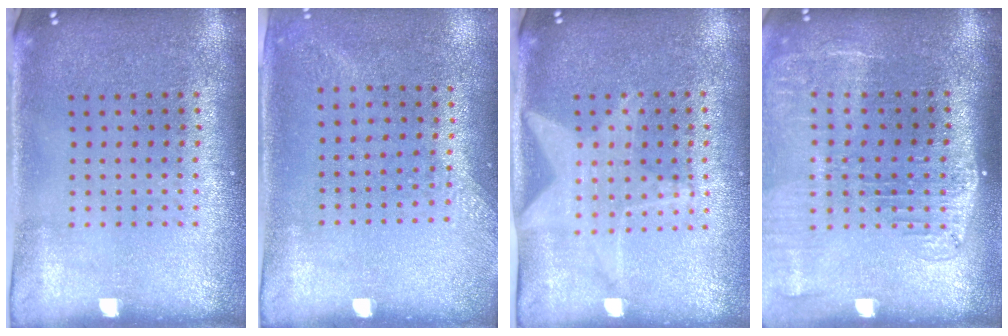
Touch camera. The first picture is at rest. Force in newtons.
{"total": 1.3, "press": 1.0, "slide": 0.8}
{"total": 1.4, "press": 1.4, "slide": 0.2}
{"total": 2.1, "press": 1.7, "slide": 1.2}